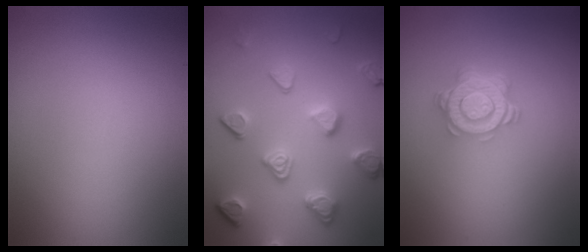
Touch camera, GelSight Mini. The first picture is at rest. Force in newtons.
{"total": 5.0, "press": 4.2, "slide": 2.8}
{"total": 4.9, "press": 3.5, "slide": 3.5}